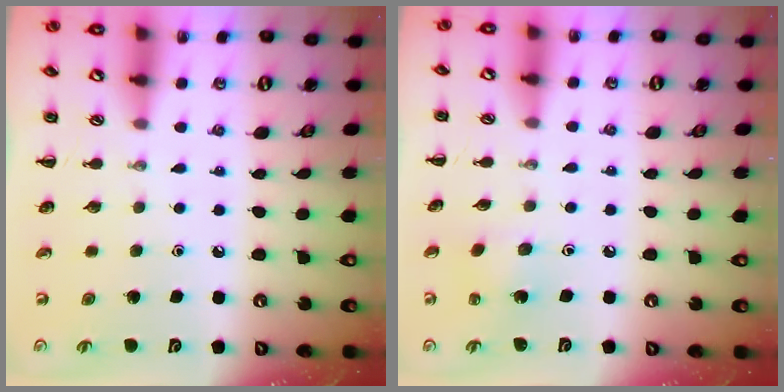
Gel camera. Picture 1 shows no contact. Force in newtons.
{"total": 1.6, "press": 1.5, "slide": 0.6}